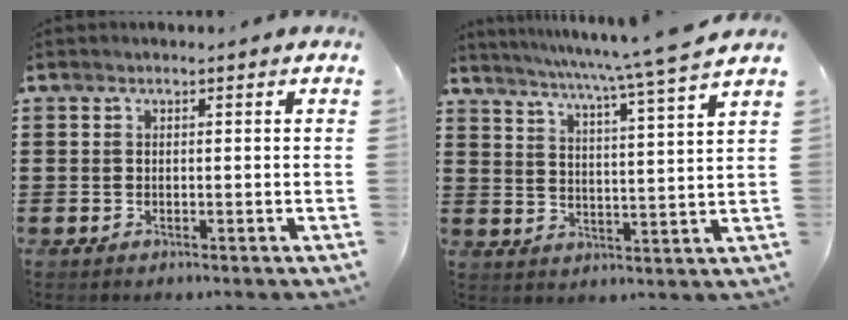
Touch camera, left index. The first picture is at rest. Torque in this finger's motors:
{"motor_torque": [1.28, -0.86, 0.06, -0.06]}